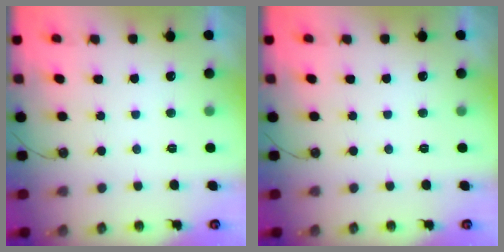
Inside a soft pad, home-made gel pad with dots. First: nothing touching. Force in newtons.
{"total": 0.0}